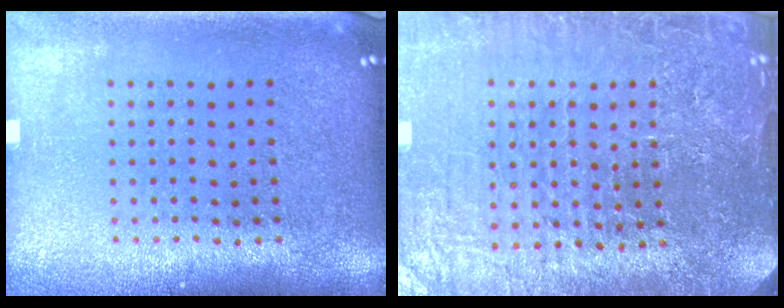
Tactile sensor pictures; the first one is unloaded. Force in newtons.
{"total": 5.0, "press": 4.6, "slide": 1.9}